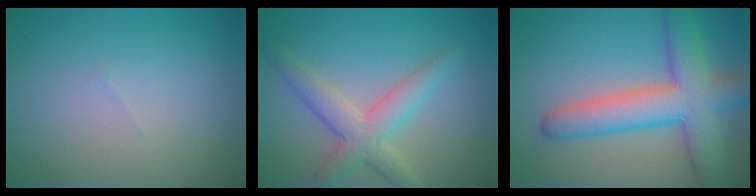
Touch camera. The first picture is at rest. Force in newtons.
{"total": 4.5, "press": 4.5, "slide": 0.3}
{"total": 7.9, "press": 7.9, "slide": 0.4}